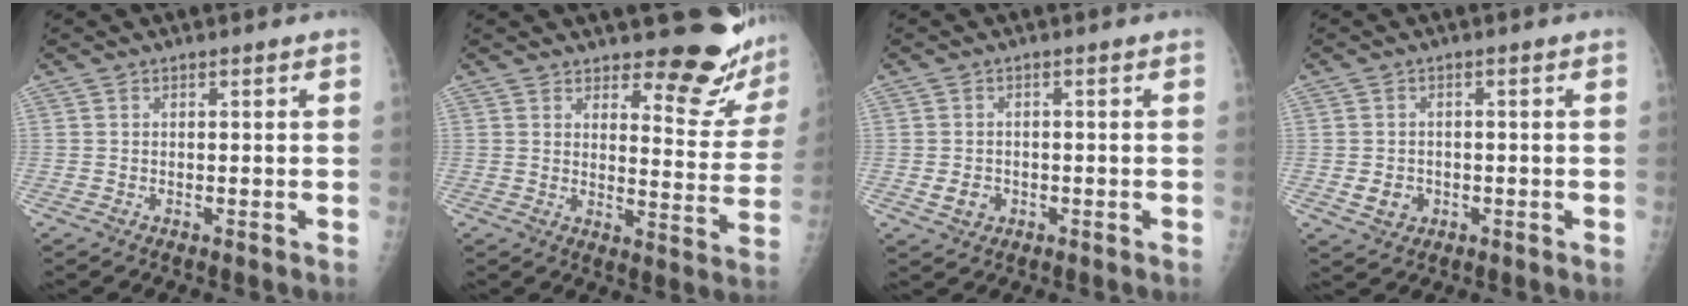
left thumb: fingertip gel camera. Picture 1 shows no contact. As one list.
[{"total": 13.8, "force": [12.1, 3.7, 5.5], "torque": [-0.029, -0.116, 0.142]}, {"total": 3.0, "force": [-0.8, 2.5, 1.4], "torque": [-0.016, 0.003, -0.007]}, {"total": 3.4, "force": [-0.7, 3.0, 1.5], "torque": [-0.014, 0.002, -0.005]}]